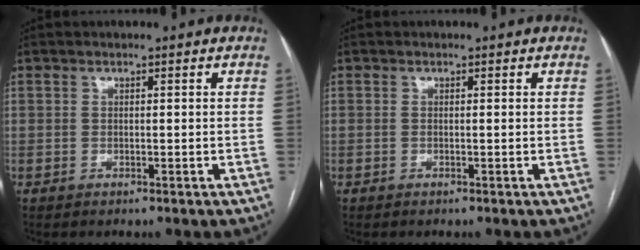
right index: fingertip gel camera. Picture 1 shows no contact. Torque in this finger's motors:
{"motor_torque": [0.17, 0.11, 0.05, 0.01]}